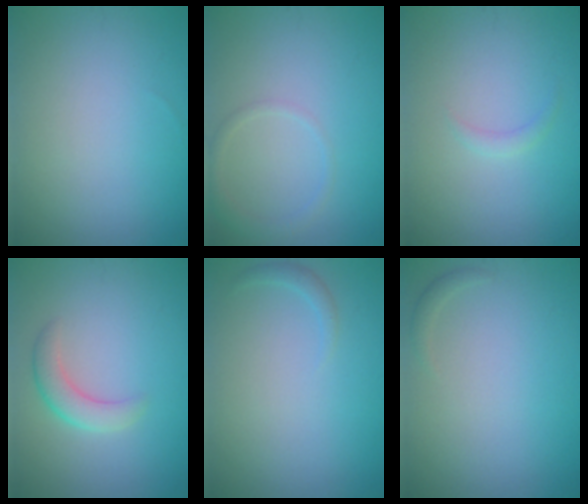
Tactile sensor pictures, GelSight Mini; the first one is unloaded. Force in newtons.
{"total": 1.4, "press": 1.4, "slide": 0.1}
{"total": 0.8, "press": 0.8, "slide": 0.0}
{"total": 2.5, "press": 2.5, "slide": 0.1}
{"total": 0.8, "press": 0.8, "slide": 0.1}
{"total": 0.7, "press": 0.7, "slide": 0.1}